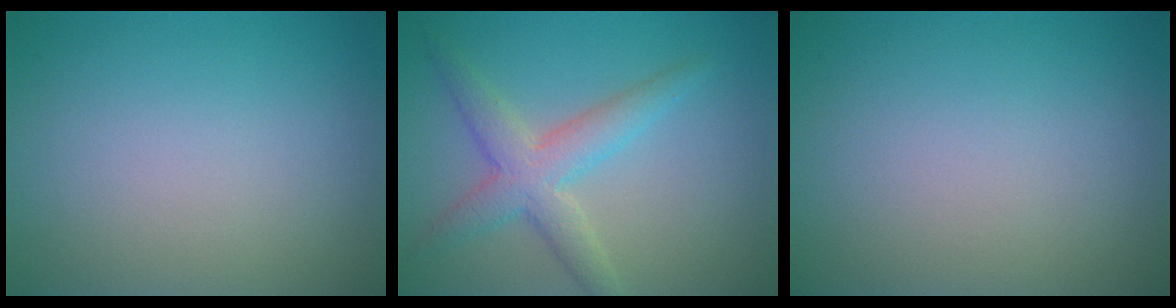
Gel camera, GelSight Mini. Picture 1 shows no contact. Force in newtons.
{"total": 4.2, "press": 4.2, "slide": 0.2}
{"total": 0.0}